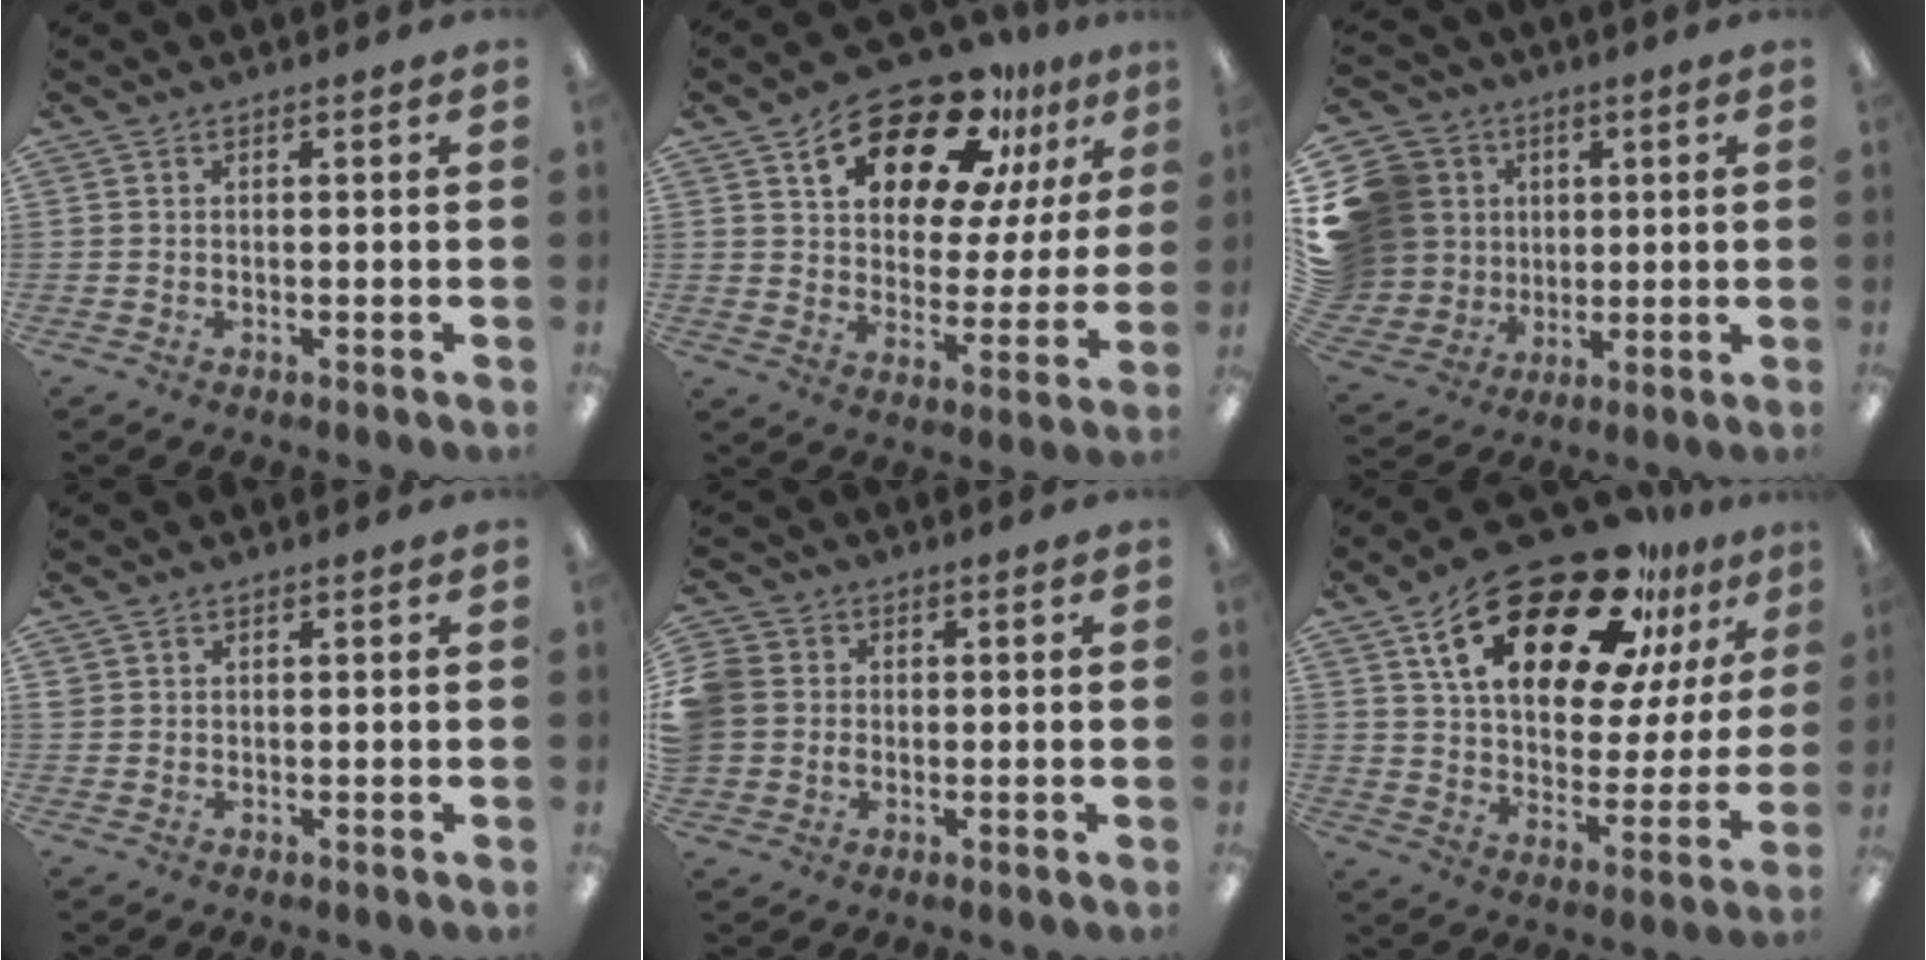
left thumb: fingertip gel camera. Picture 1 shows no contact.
{"total": 18.9, "force": [12.8, 9.0, 10.7], "torque": [-0.172, -0.071, 0.218]}
{"total": 19.5, "force": [4.3, 17.2, 8.1], "torque": [-0.197, -0.016, 0.109]}
{"total": 1.5, "force": [0.7, 1.4, 0.2], "torque": [-0.006, 0.003, 0.012]}
{"total": 6.5, "force": [0.3, 6.3, 1.6], "torque": [-0.040, 0.016, 0.011]}
{"total": 26.2, "force": [16.4, 11.7, 16.8], "torque": [-0.274, -0.086, 0.277]}